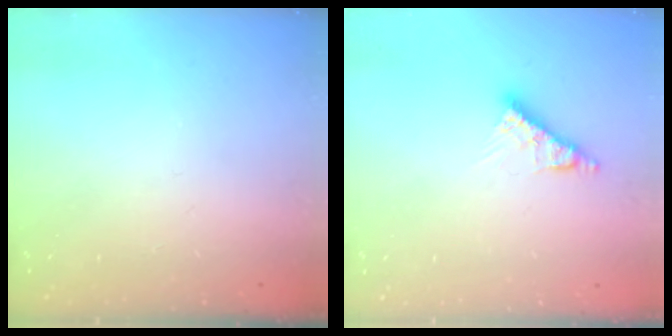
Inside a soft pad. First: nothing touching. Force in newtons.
{"total": 7.5, "press": 7.5, "slide": 0.5}